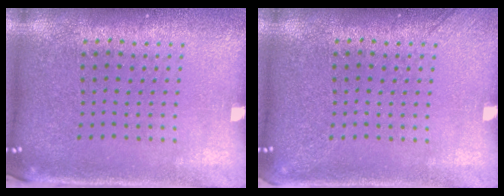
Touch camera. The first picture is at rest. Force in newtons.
{"total": 1.2, "press": 1.2, "slide": 0.2}